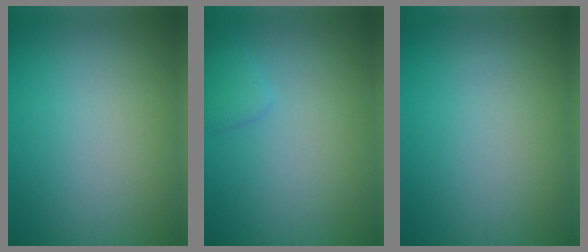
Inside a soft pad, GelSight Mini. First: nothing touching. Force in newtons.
{"total": 1.4, "press": 1.4, "slide": 0.1}
{"total": 0.0}